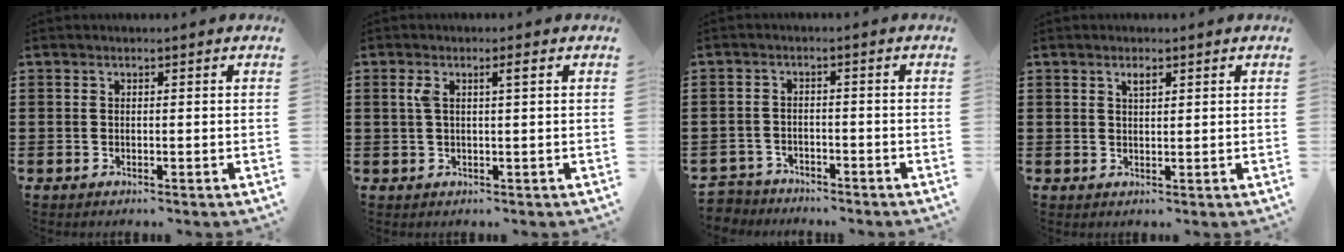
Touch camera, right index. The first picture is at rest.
{"total": 2.5, "force": [0.7, 0.3, 2.4], "torque": [-0.047, 0.002, 0.010]}
{"total": 2.6, "force": [-2.5, 0.7, -0.4], "torque": [0.000, 0.000, -0.057]}
{"total": 1.4, "force": [0.8, 0.4, 1.1], "torque": [-0.023, 0.002, 0.013]}